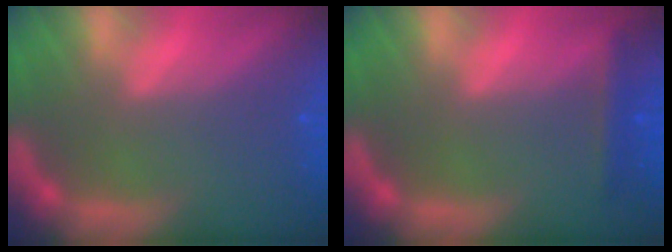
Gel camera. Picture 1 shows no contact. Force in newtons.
{"total": 1.9}